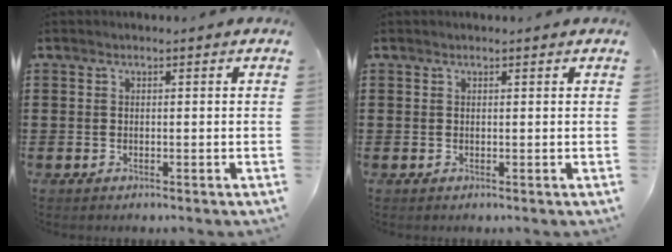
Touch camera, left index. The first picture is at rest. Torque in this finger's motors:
{"motor_torque": [0.20, -0.83, 0.10, 0.02]}